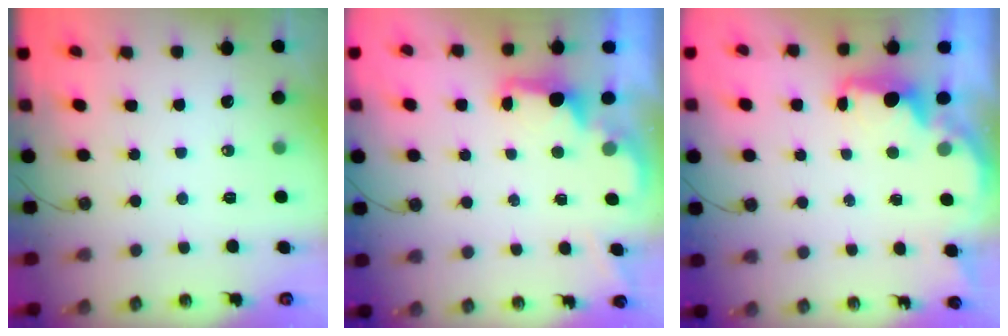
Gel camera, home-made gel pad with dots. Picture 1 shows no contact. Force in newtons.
{"total": 2.8, "press": 2.8, "slide": 0.5}
{"total": 2.2, "press": 2.1, "slide": 0.8}